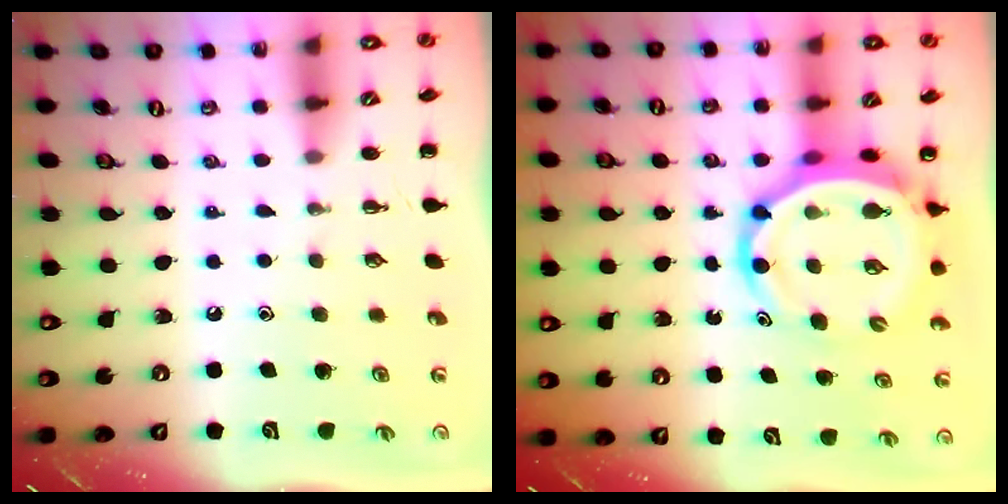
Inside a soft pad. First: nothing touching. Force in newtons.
{"total": 10.0, "press": 9.6, "slide": 3.0}